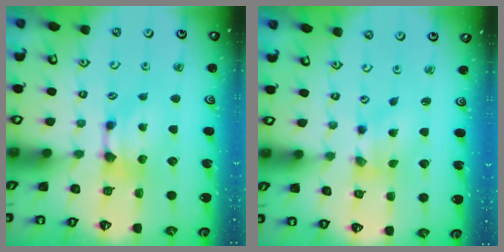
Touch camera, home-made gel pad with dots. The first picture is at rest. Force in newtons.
{"total": 1.6, "press": 0.6, "slide": 1.5}